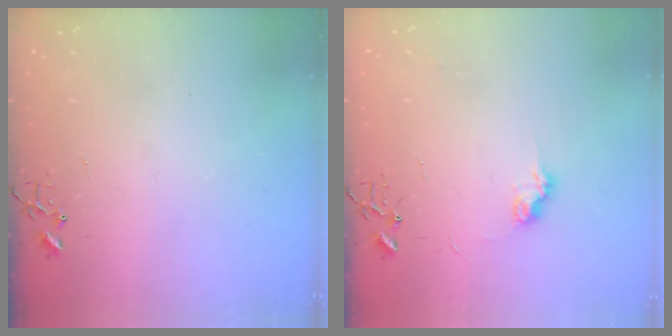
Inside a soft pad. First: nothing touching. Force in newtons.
{"total": 8.0, "press": 8.0, "slide": 0.5}